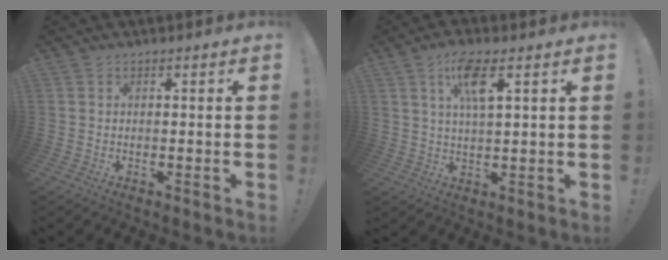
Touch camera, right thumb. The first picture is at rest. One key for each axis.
{"total": 8.4, "fx": 3.7, "fy": 2.5, "fz": 7.1, "tx": -0.125, "ty": -0.003, "tz": 0.061}